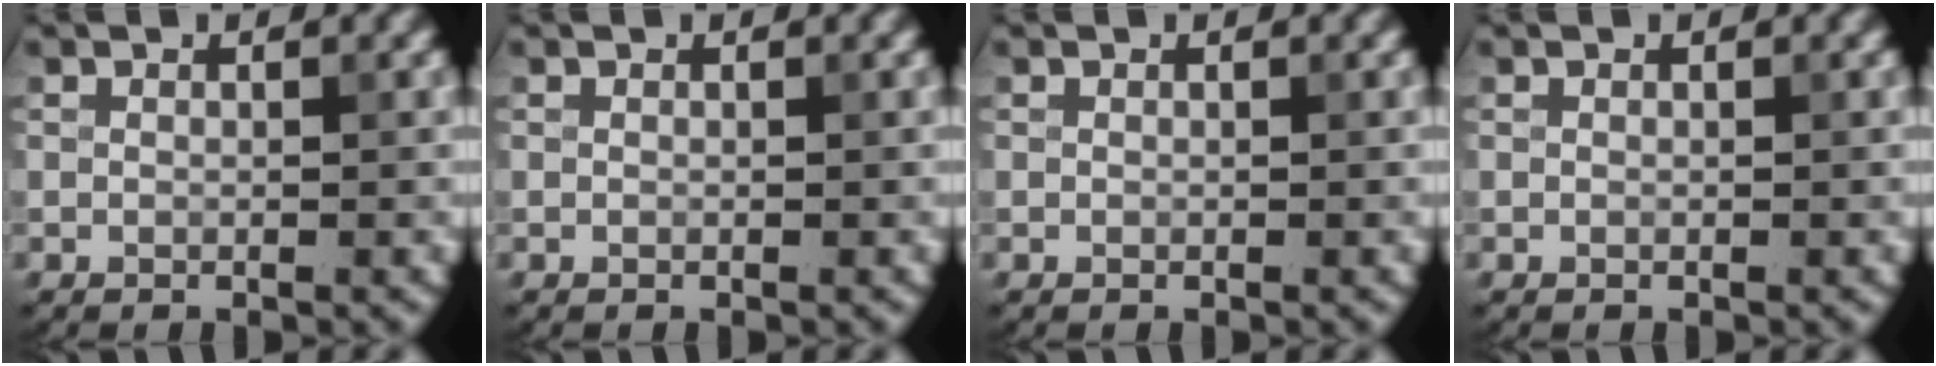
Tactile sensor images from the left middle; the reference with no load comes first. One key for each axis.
{"total": 0.0}
{"total": 0.0}
{"total": 0.0}